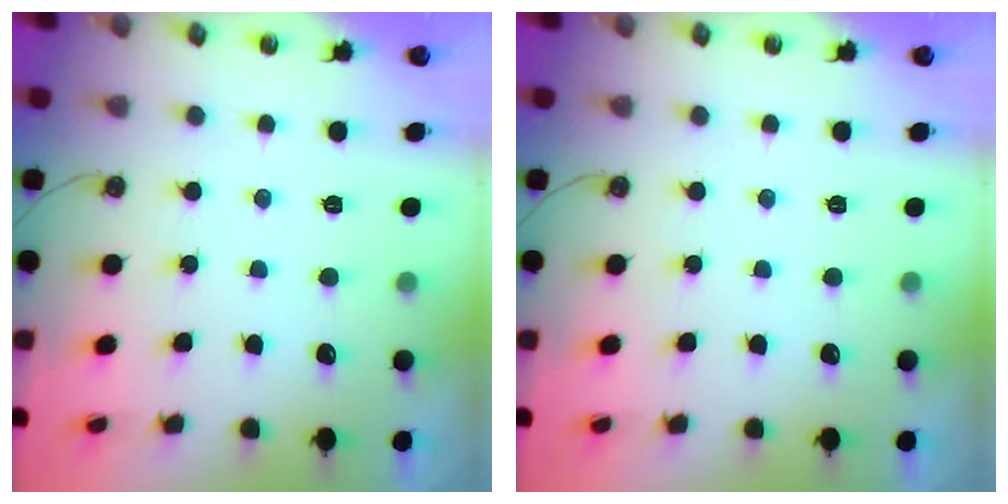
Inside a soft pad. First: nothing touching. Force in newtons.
{"total": 0.0}